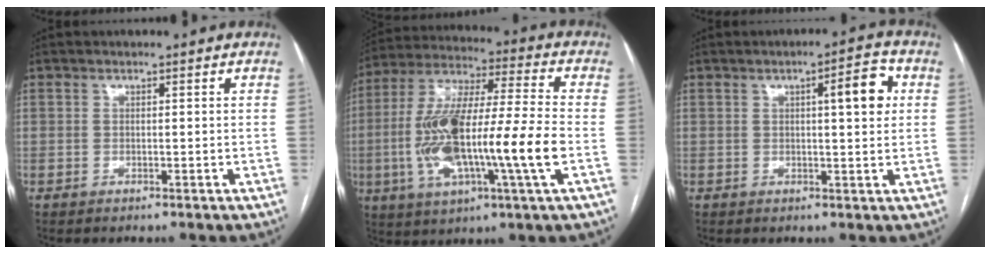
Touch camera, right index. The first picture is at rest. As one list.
[{"total": 19.8, "force": [-3.7, 1.6, 19.4], "torque": [-0.384, -0.002, -0.067]}, {"total": 6.1, "force": [1.7, 1.1, 5.8], "torque": [-0.079, 0.010, 0.020]}]